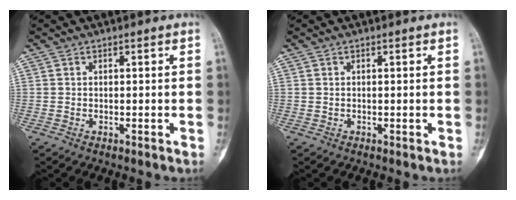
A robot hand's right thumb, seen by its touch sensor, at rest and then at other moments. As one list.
[{"total": 0.0}]